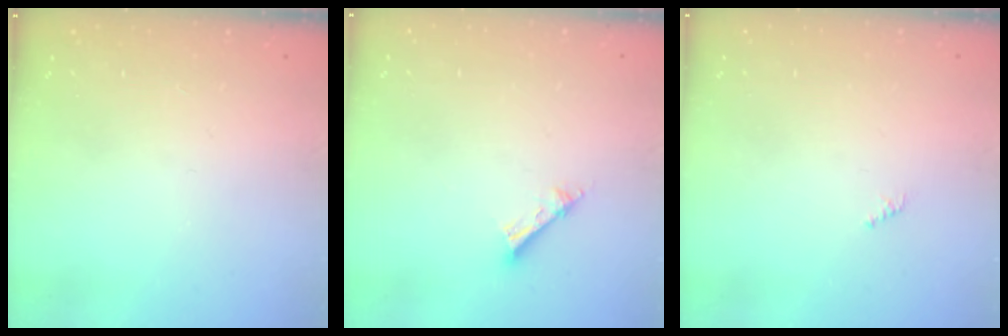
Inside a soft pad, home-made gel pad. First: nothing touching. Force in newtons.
{"total": 4.3, "press": 4.3, "slide": 0.3}
{"total": 0.7, "press": 0.7, "slide": 0.3}